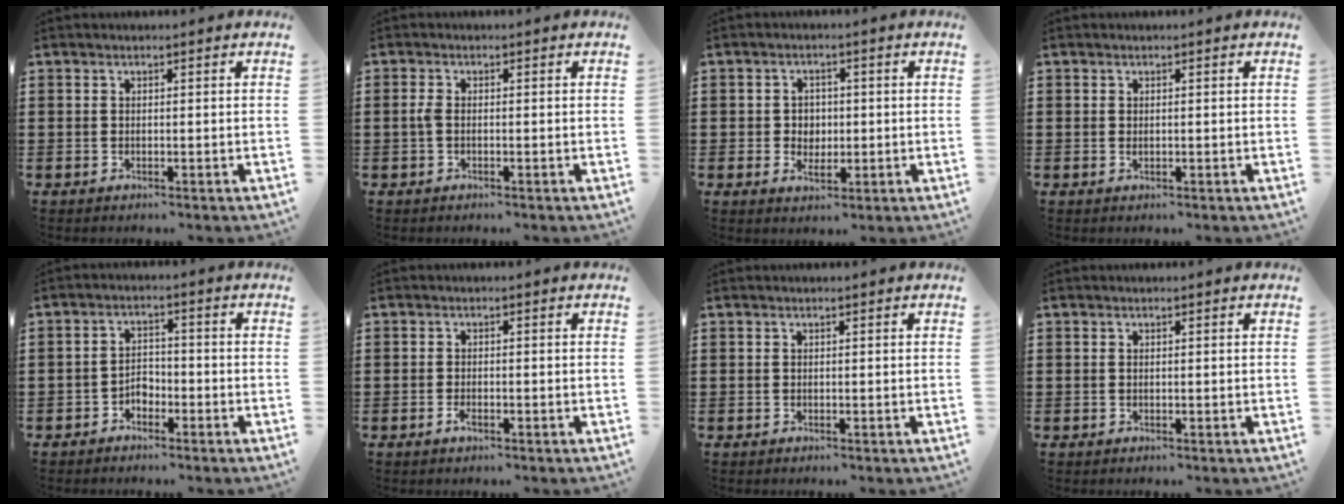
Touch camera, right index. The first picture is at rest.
{"total": 1.6, "force": [-0.3, 0.7, 1.4], "torque": [-0.043, -0.005, -0.011]}
{"total": 2.7, "force": [-0.2, 2.4, 1.1], "torque": [-0.031, 0.009, -0.009]}
{"total": 0.5, "force": [0.0, 0.2, 0.5], "torque": [-0.010, -0.003, 0.001]}
{"total": 2.4, "force": [-1.8, 1.4, 0.8], "torque": [-0.021, 0.005, -0.039]}
{"total": 1.6, "force": [-0.9, 0.5, 1.2], "torque": [-0.032, -0.007, -0.018]}
{"total": 0.0}
{"total": 0.0}